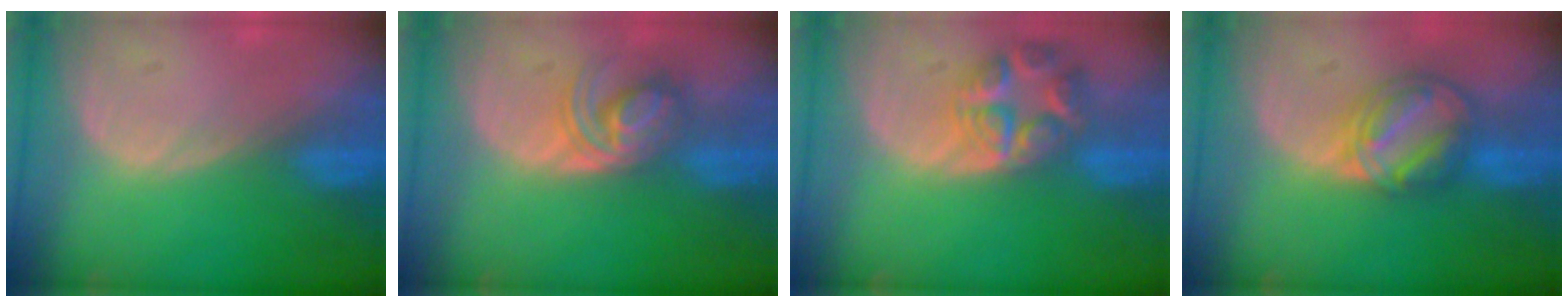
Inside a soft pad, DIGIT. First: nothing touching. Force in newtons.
{"total": 5.6, "press": 5.5, "slide": 0.8}
{"total": 7.6, "press": 6.7, "slide": 3.6}
{"total": 8.2, "press": 6.9, "slide": 4.4}